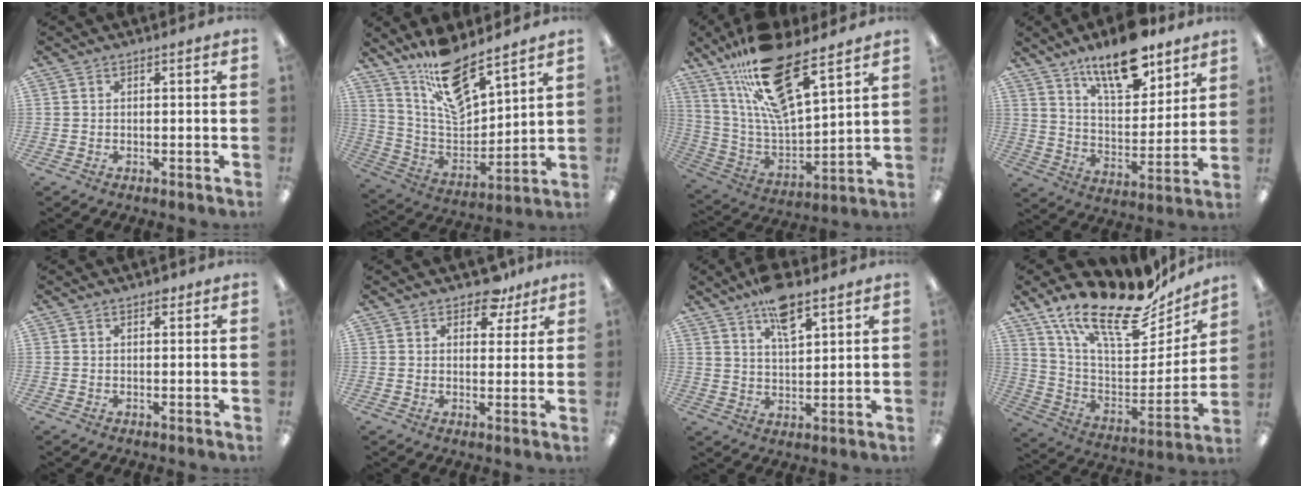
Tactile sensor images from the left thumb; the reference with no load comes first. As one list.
[{"total": 15.9, "force": [12.1, 5.5, 8.6], "torque": [-0.156, -0.079, 0.215]}, {"total": 21.2, "force": [14.7, 6.3, 13.8], "torque": [-0.252, -0.079, 0.255]}, {"total": 15.4, "force": [11.7, 5.4, 8.3], "torque": [-0.128, -0.069, 0.200]}, {"total": 1.1, "force": [0.9, 0.5, 0.5], "torque": [-0.003, -0.004, 0.014]}, {"total": 6.8, "force": [5.0, 3.4, 3.0], "torque": [-0.023, -0.027, 0.084]}, {"total": 9.1, "force": [6.4, 3.2, 5.6], "torque": [-0.094, -0.029, 0.111]}, {"total": 21.1, "force": [16.3, 7.3, 11.2], "torque": [-0.175, -0.119, 0.274]}]